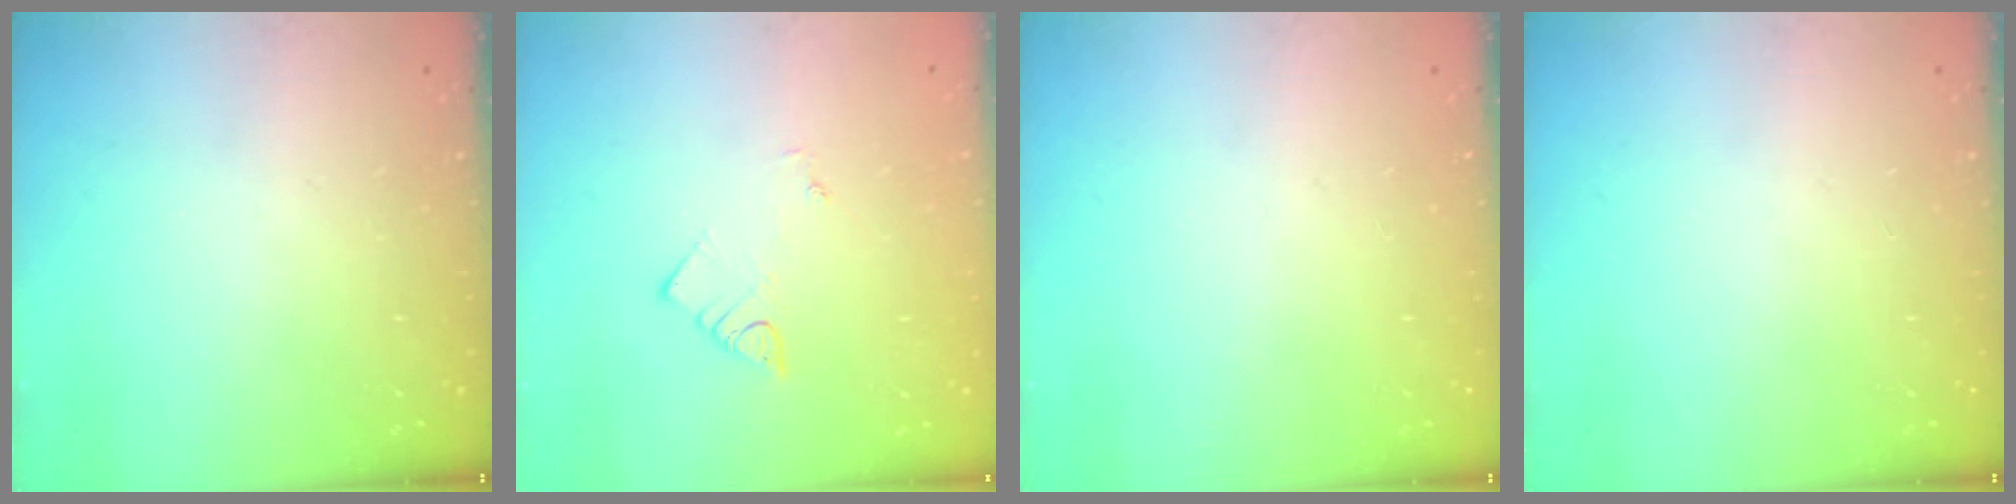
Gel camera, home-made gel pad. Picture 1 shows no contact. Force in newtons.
{"total": 2.3, "press": 2.3, "slide": 0.2}
{"total": 0.0}
{"total": 0.0}